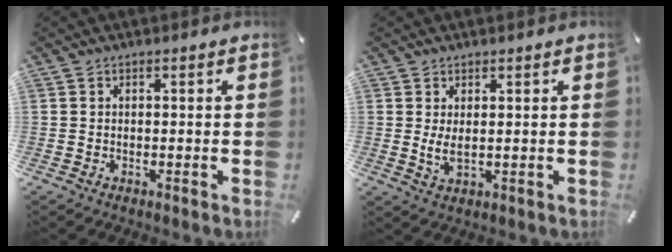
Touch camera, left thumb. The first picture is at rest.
{"total": 3.6, "force": [0.9, 1.5, 3.2], "torque": [-0.061, -0.006, 0.014]}